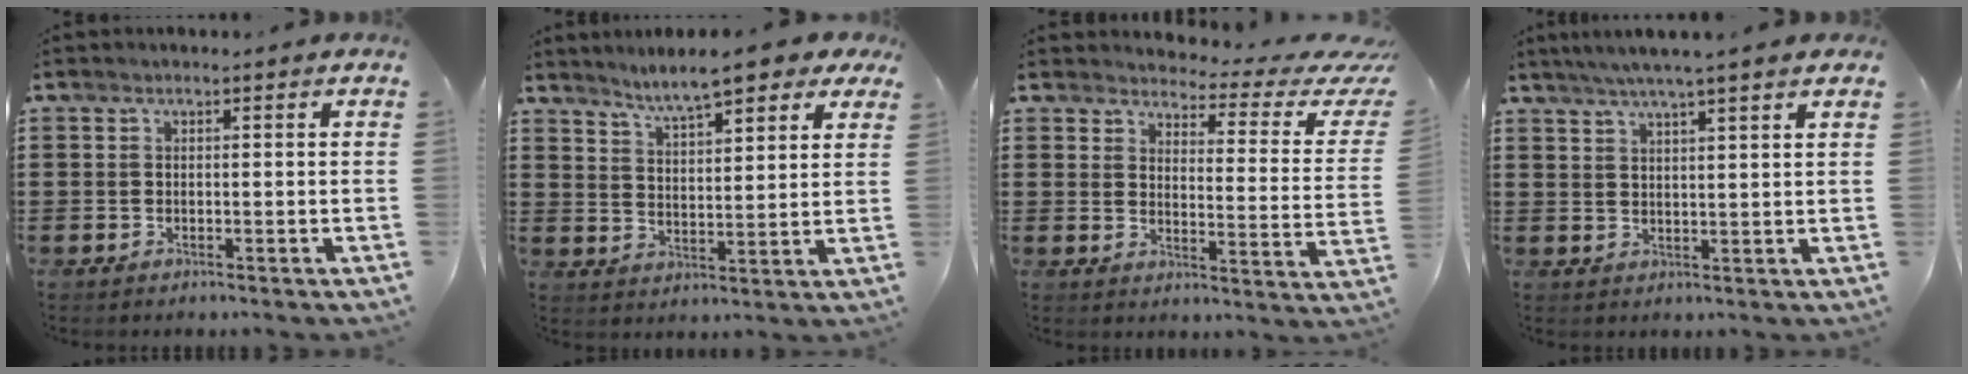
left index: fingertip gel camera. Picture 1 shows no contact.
{"total": 7.2, "force": [6.3, 0.7, 3.4], "torque": [-0.079, -0.020, 0.111]}
{"total": 3.5, "force": [3.0, 0.8, 1.7], "torque": [-0.038, -0.029, 0.042]}
{"total": 4.3, "force": [3.5, -0.4, 2.4], "torque": [-0.057, -0.008, 0.061]}